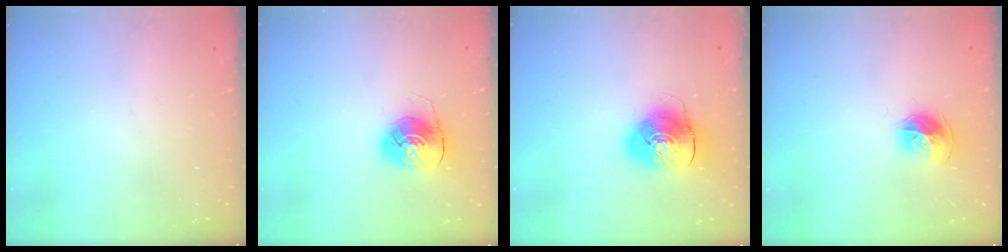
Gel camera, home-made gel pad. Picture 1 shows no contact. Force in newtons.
{"total": 8.6, "press": 8.6, "slide": 0.6}
{"total": 10.4, "press": 10.2, "slide": 1.7}
{"total": 10.6, "press": 10.5, "slide": 1.2}